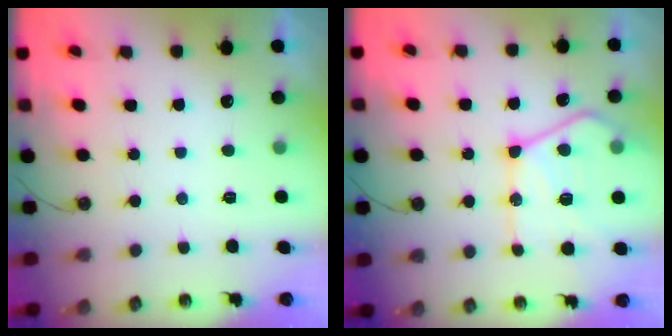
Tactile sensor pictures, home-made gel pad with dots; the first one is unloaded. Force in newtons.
{"total": 19.2, "press": 19.1, "slide": 2.2}